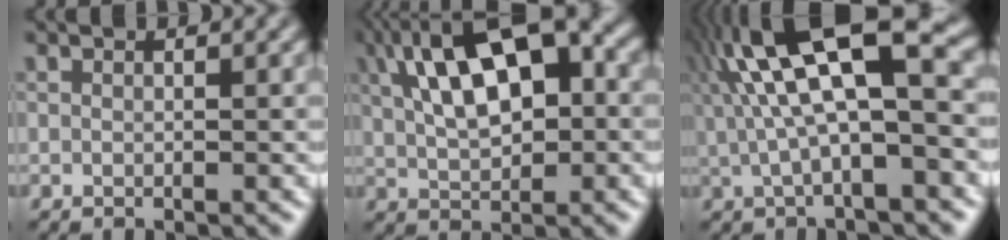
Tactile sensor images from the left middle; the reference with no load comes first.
{"total": 11.7, "force": [3.2, 5.7, 9.7], "torque": [-0.154, 0.028, 0.042]}
{"total": 11.4, "force": [2.7, 3.7, 10.4], "torque": [-0.189, 0.019, 0.041]}